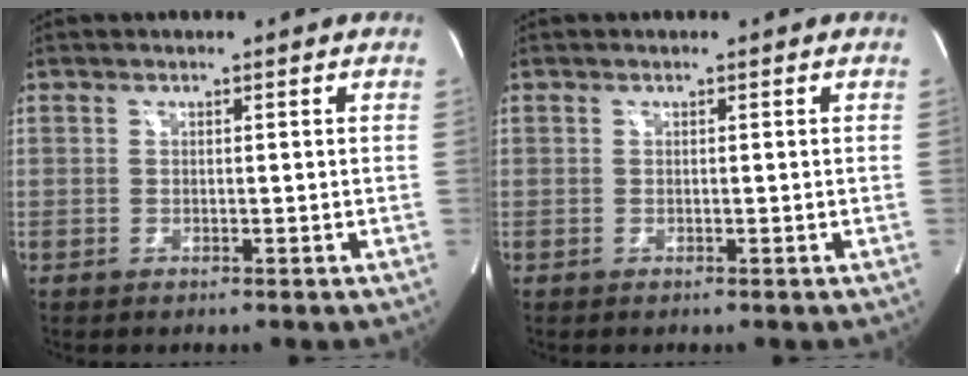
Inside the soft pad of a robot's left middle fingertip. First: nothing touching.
{"total": 0.0}